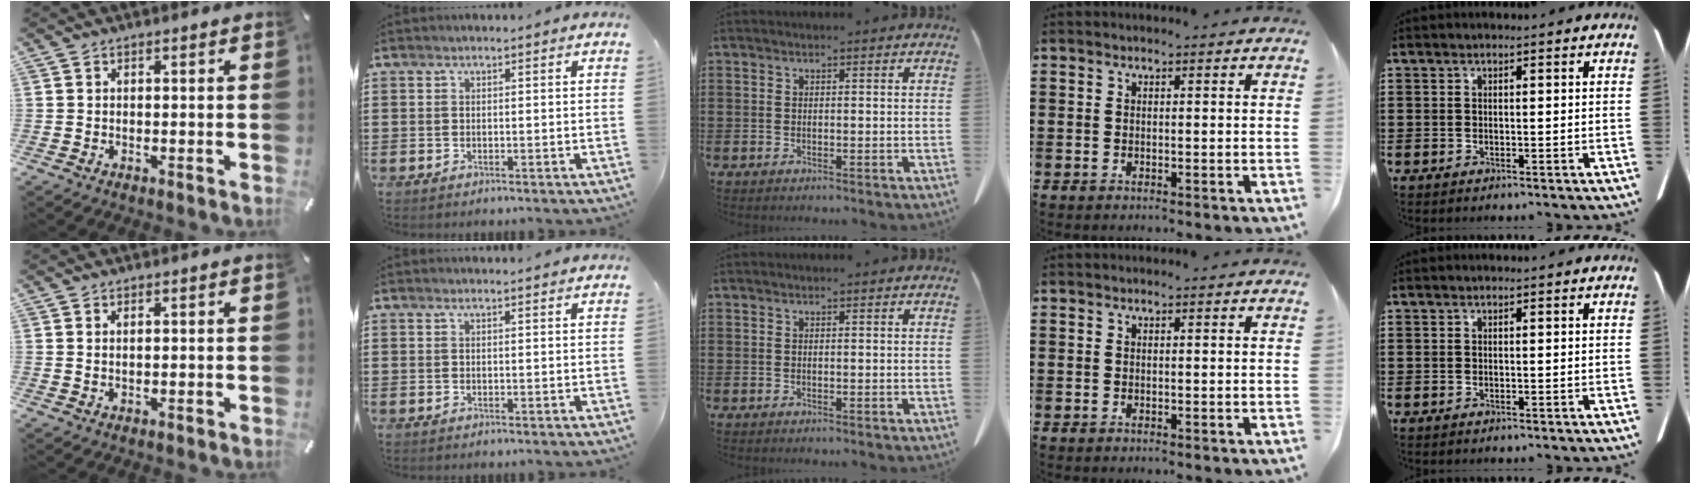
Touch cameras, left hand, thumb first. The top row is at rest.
{"thumb": {"total": 1.0, "force": [0.4, 0.4, 0.8], "torque": [-0.016, 0.001, 0.005]}, "index": {"total": 0.9, "force": [0.8, 0.0, 0.4], "torque": [-0.010, -0.002, 0.016]}}